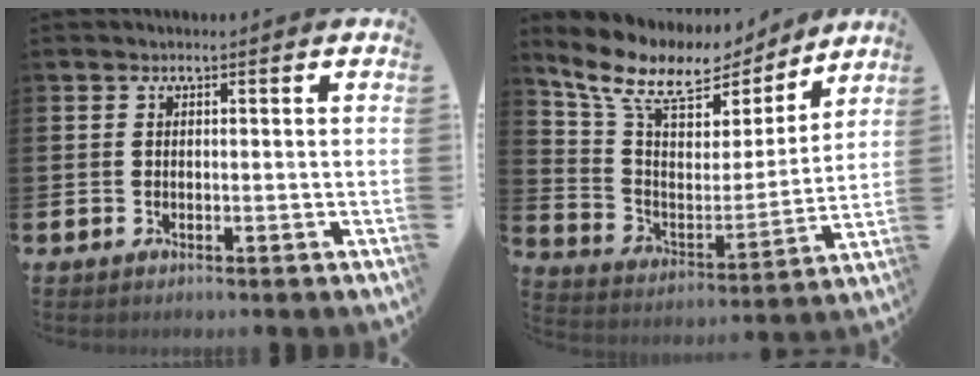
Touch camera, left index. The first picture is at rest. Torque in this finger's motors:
{"motor_torque": [0.76, -1.38, 1.00, 0.21]}